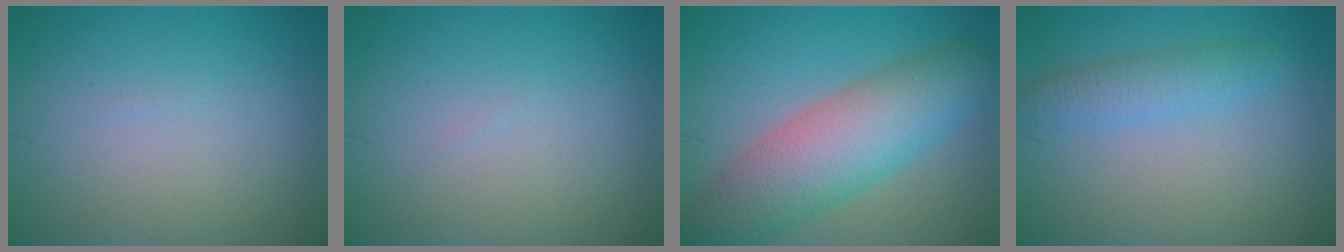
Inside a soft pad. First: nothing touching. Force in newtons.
{"total": 0.0}
{"total": 8.3, "press": 8.3, "slide": 0.2}
{"total": 2.4, "press": 2.4, "slide": 0.1}